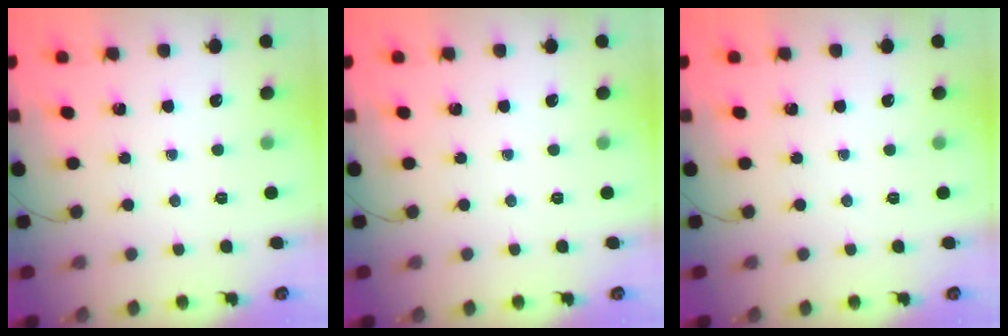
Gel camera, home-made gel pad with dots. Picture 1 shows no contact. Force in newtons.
{"total": 0.0}
{"total": 0.0}